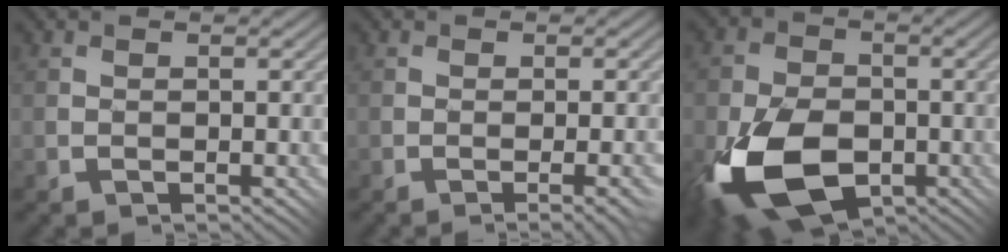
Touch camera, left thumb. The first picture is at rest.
{"total": 2.5, "force": [-1.8, 0.5, 1.7], "torque": [-0.016, 0.008, -0.021]}
{"total": 14.1, "force": [-5.3, 8.6, 9.8], "torque": [-0.228, -0.044, -0.092]}